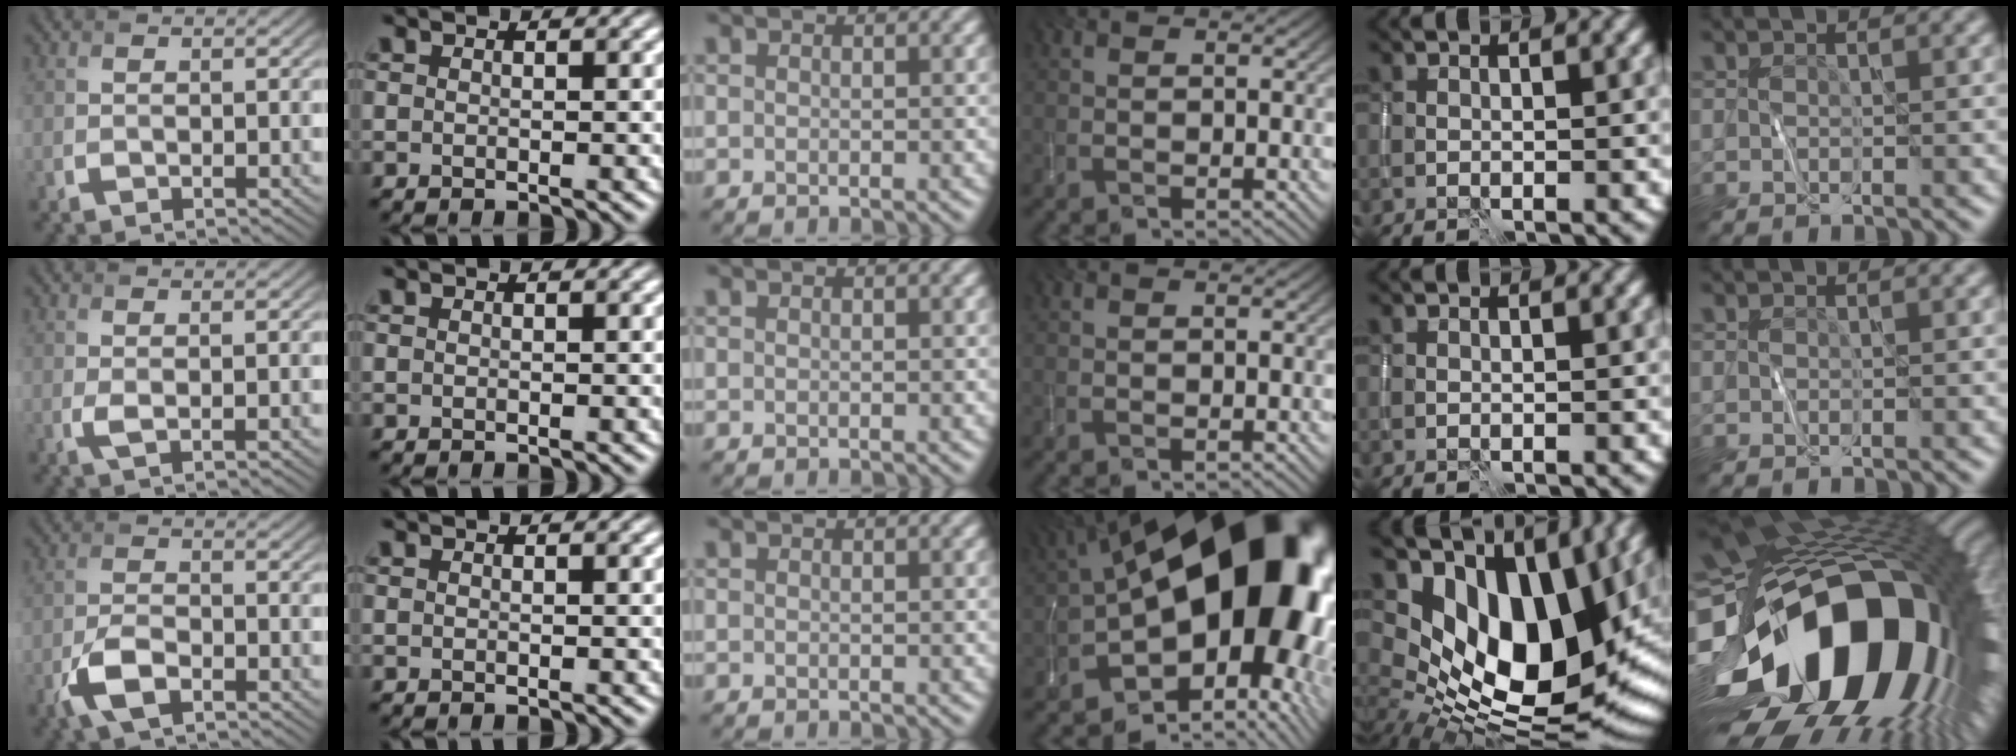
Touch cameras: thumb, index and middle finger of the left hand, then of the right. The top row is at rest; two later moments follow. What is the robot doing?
{"motion": "wipe", "object": "whiteboard"}